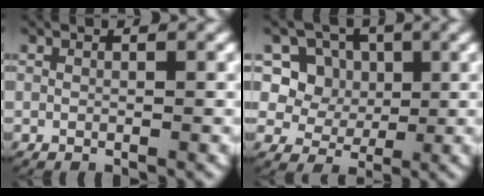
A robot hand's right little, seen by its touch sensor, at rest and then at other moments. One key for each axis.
{"total": 8.6, "fx": 0.8, "fy": 8.1, "fz": 2.7, "tx": -0.087, "ty": -0.019, "tz": 0.011}